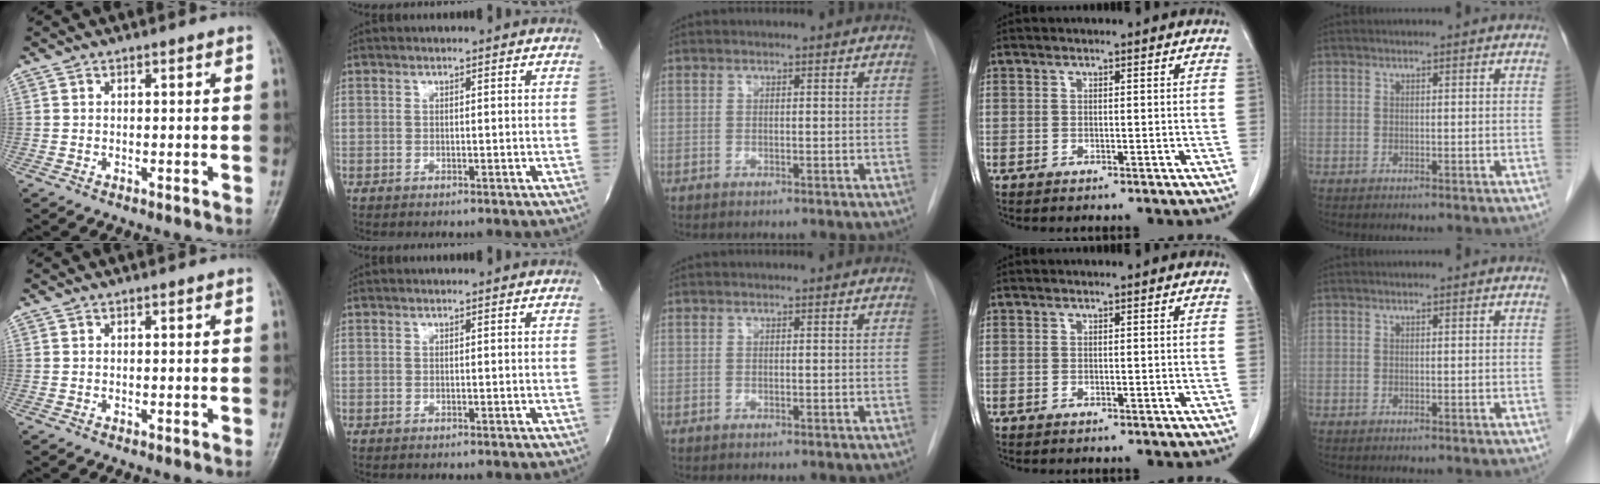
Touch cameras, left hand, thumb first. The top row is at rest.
{}